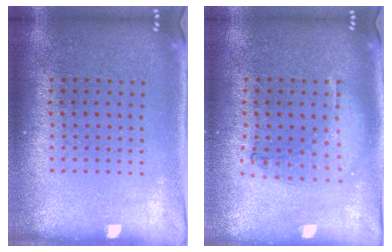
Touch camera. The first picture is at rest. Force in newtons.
{"total": 0.9, "press": 0.9, "slide": 0.2}